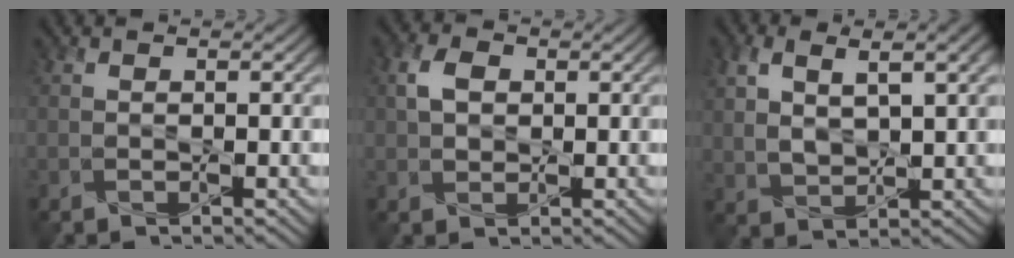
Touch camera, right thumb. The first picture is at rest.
{"total": 3.5, "force": [0.7, 2.5, 2.3], "torque": [-0.054, 0.007, 0.009]}
{"total": 7.2, "force": [2.9, 3.3, 5.7], "torque": [-0.123, 0.005, 0.057]}